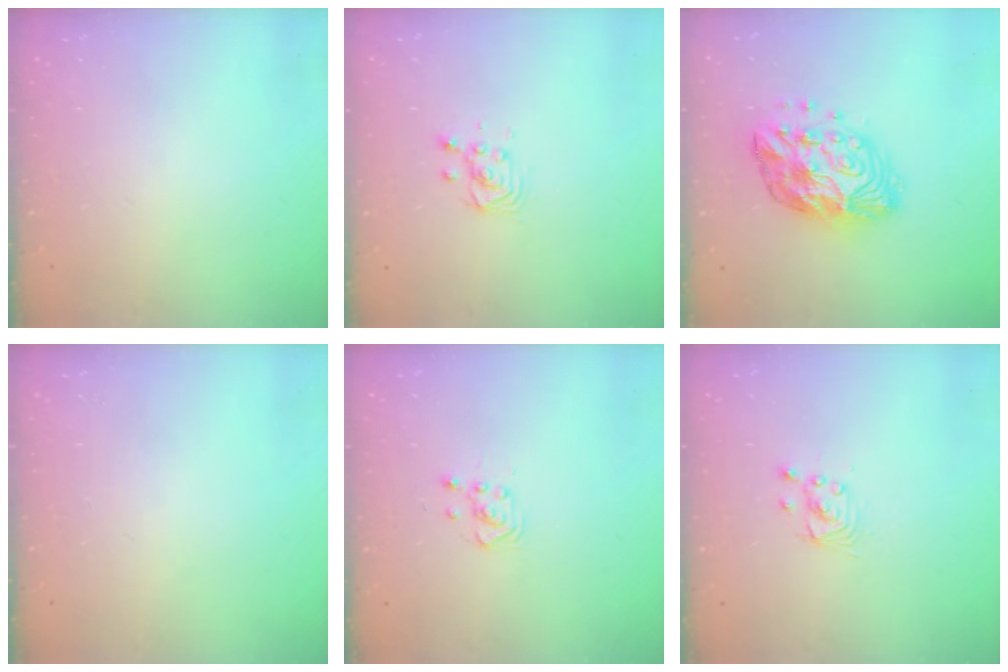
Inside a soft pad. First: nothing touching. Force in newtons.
{"total": 3.4, "press": 3.4, "slide": 0.2}
{"total": 15.1, "press": 15.1, "slide": 0.7}
{"total": 0.0}
{"total": 3.6, "press": 3.4, "slide": 1.1}
{"total": 2.9, "press": 2.9, "slide": 0.1}